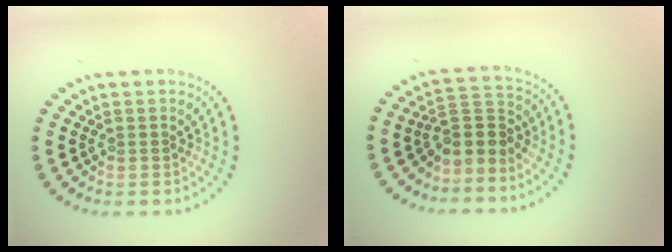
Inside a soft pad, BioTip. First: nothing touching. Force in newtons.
{"total": 2.9, "press": 2.0, "slide": 2.1}